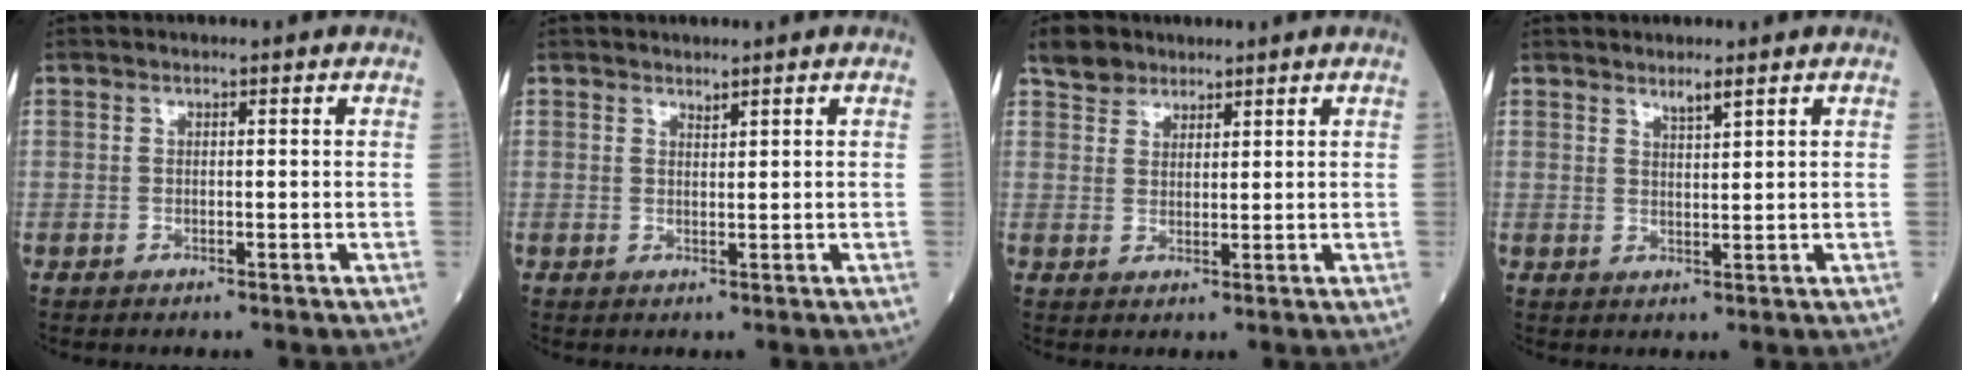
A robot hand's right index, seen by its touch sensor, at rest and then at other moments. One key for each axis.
{"total": 0.7, "fx": 0.7, "fy": 0.0, "fz": 0.2, "tx": -0.007, "ty": -0.006, "tz": 0.013}
{"total": 3.6, "fx": 2.8, "fy": 2.3, "fz": 0.5, "tx": -0.009, "ty": 0.011, "tz": 0.050}
{"total": 1.9, "fx": 1.5, "fy": -0.1, "fz": 1.0, "tx": -0.021, "ty": -0.005, "tz": 0.029}